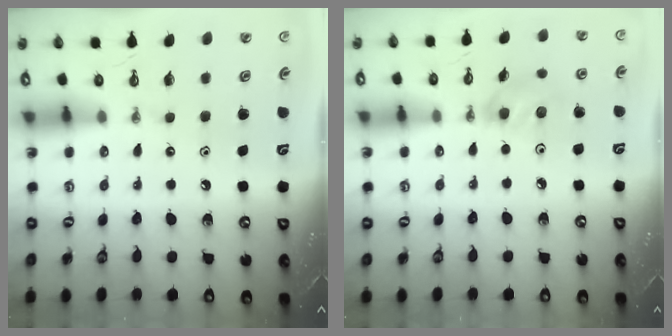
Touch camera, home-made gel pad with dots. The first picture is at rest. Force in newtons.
{"total": 5.8, "press": 5.7, "slide": 1.0}